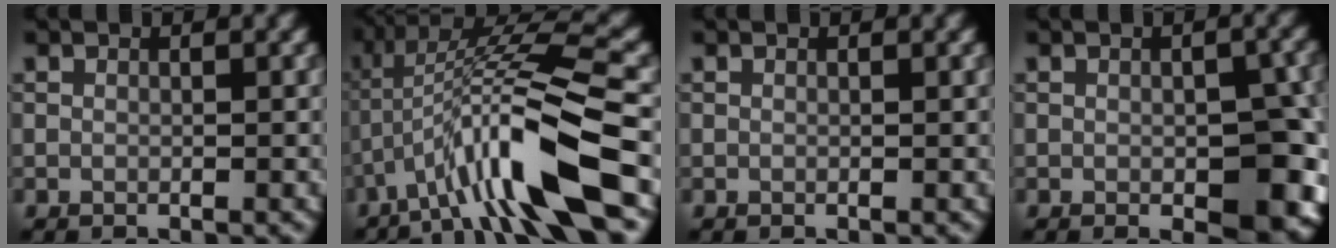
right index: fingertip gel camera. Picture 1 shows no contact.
{"total": 10.8, "force": [-4.3, 1.6, 9.7], "torque": [-0.176, 0.021, -0.073]}
{"total": 0.0}
{"total": 8.1, "force": [-1.9, 4.0, 6.8], "torque": [-0.083, -0.013, -0.016]}